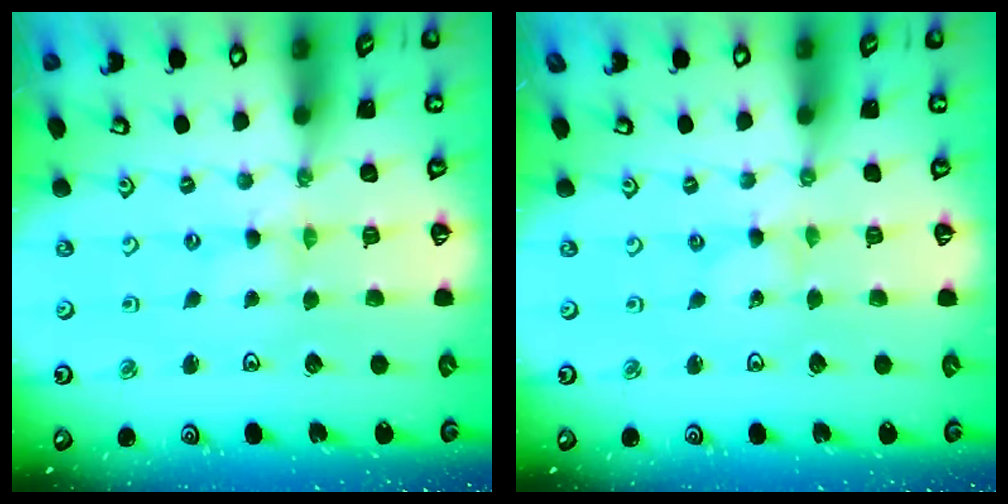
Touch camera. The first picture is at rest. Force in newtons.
{"total": 0.0}